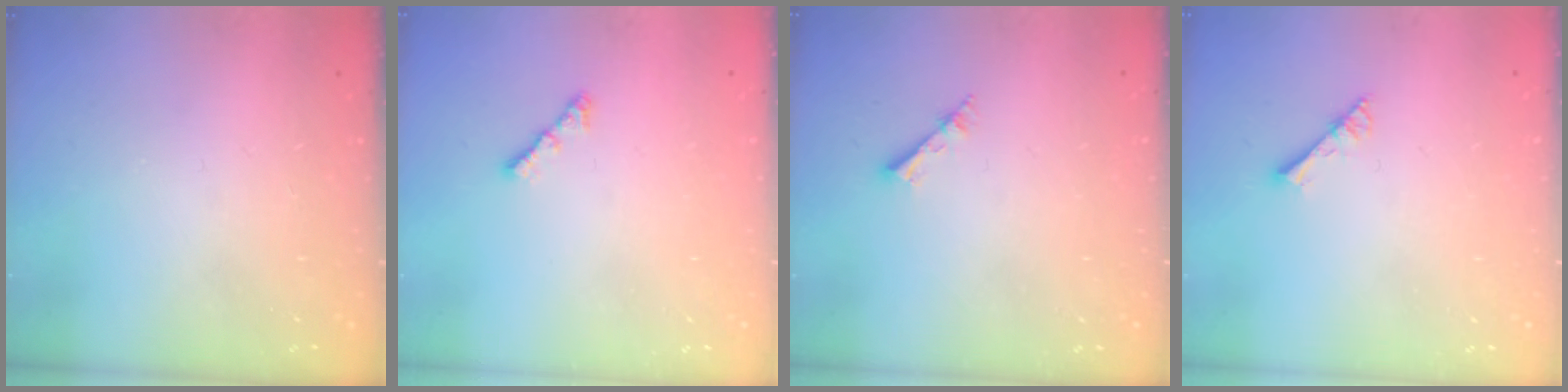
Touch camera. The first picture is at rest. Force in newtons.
{"total": 3.0, "press": 2.9, "slide": 0.6}
{"total": 2.6, "press": 2.6, "slide": 0.3}
{"total": 2.9, "press": 2.9, "slide": 0.3}